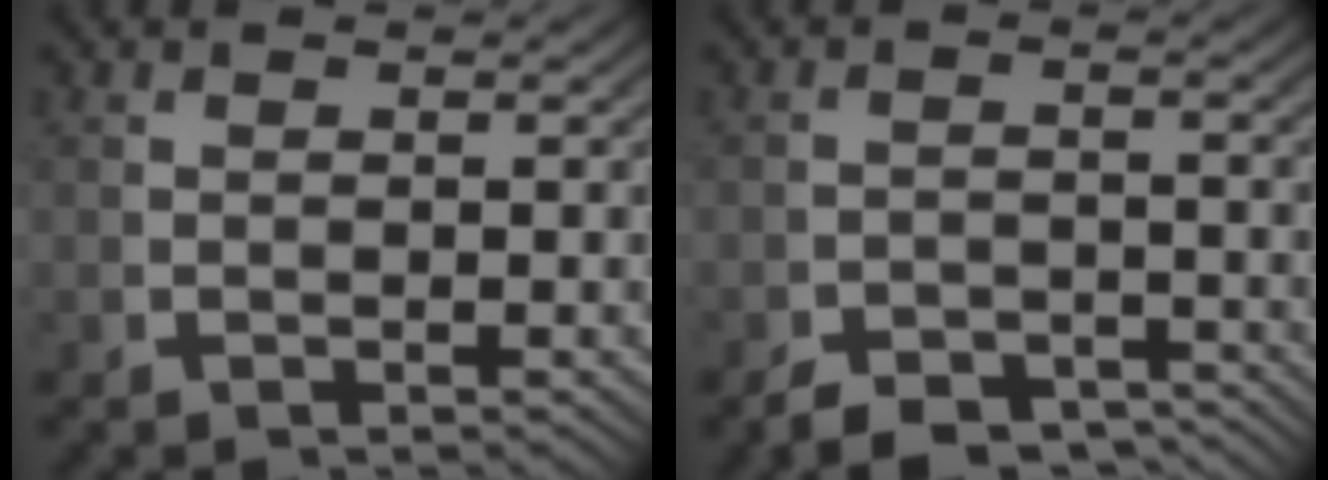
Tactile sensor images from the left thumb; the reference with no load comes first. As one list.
[{"total": 4.5, "force": [-3.8, 2.0, 1.5], "torque": [-0.010, -0.021, -0.061]}]